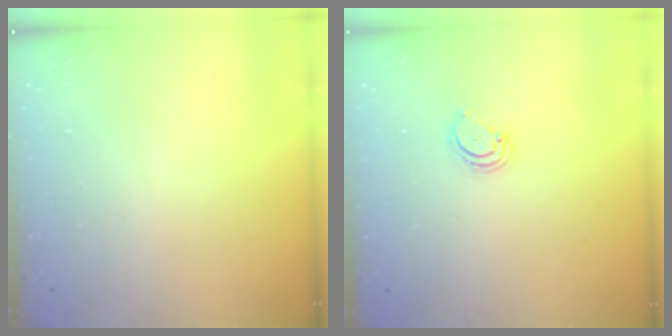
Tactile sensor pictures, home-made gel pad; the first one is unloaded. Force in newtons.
{"total": 3.0, "press": 3.0, "slide": 0.4}